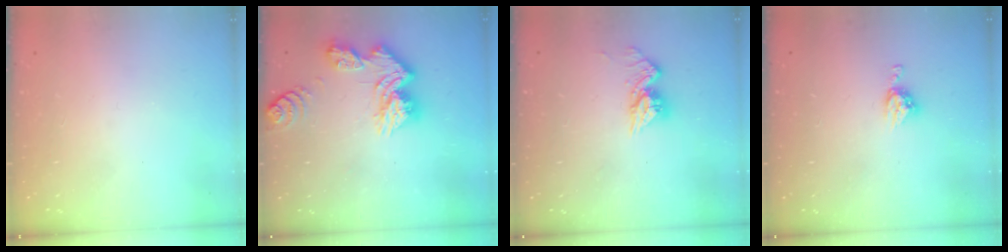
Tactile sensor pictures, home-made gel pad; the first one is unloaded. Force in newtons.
{"total": 13.2, "press": 13.2, "slide": 1.2}
{"total": 10.1, "press": 10.1, "slide": 0.7}
{"total": 6.4, "press": 6.4, "slide": 0.4}